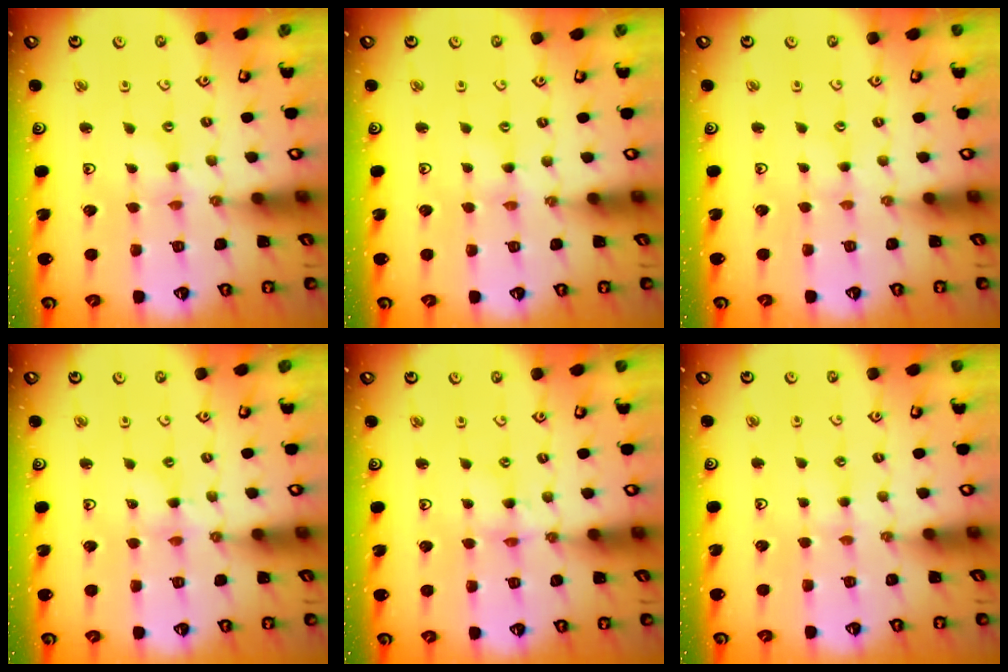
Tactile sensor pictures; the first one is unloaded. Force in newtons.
{"total": 0.0}
{"total": 0.0}
{"total": 2.2, "press": 2.2, "slide": 0.1}
{"total": 1.7, "press": 1.7, "slide": 0.2}
{"total": 1.9, "press": 1.9, "slide": 0.3}